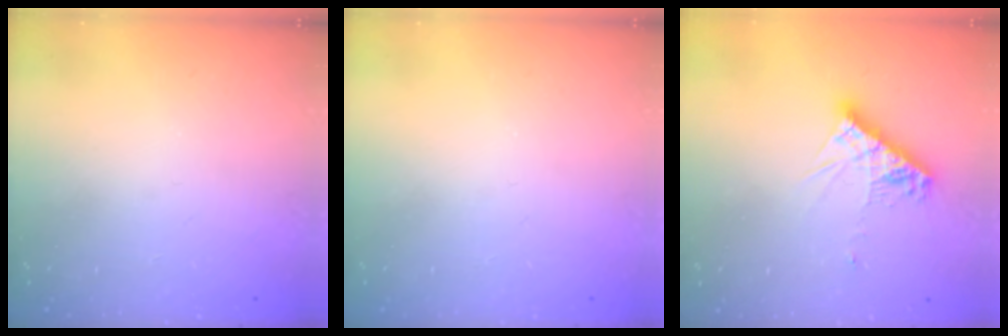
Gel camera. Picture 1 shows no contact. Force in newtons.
{"total": 0.0}
{"total": 9.6, "press": 9.6, "slide": 0.7}